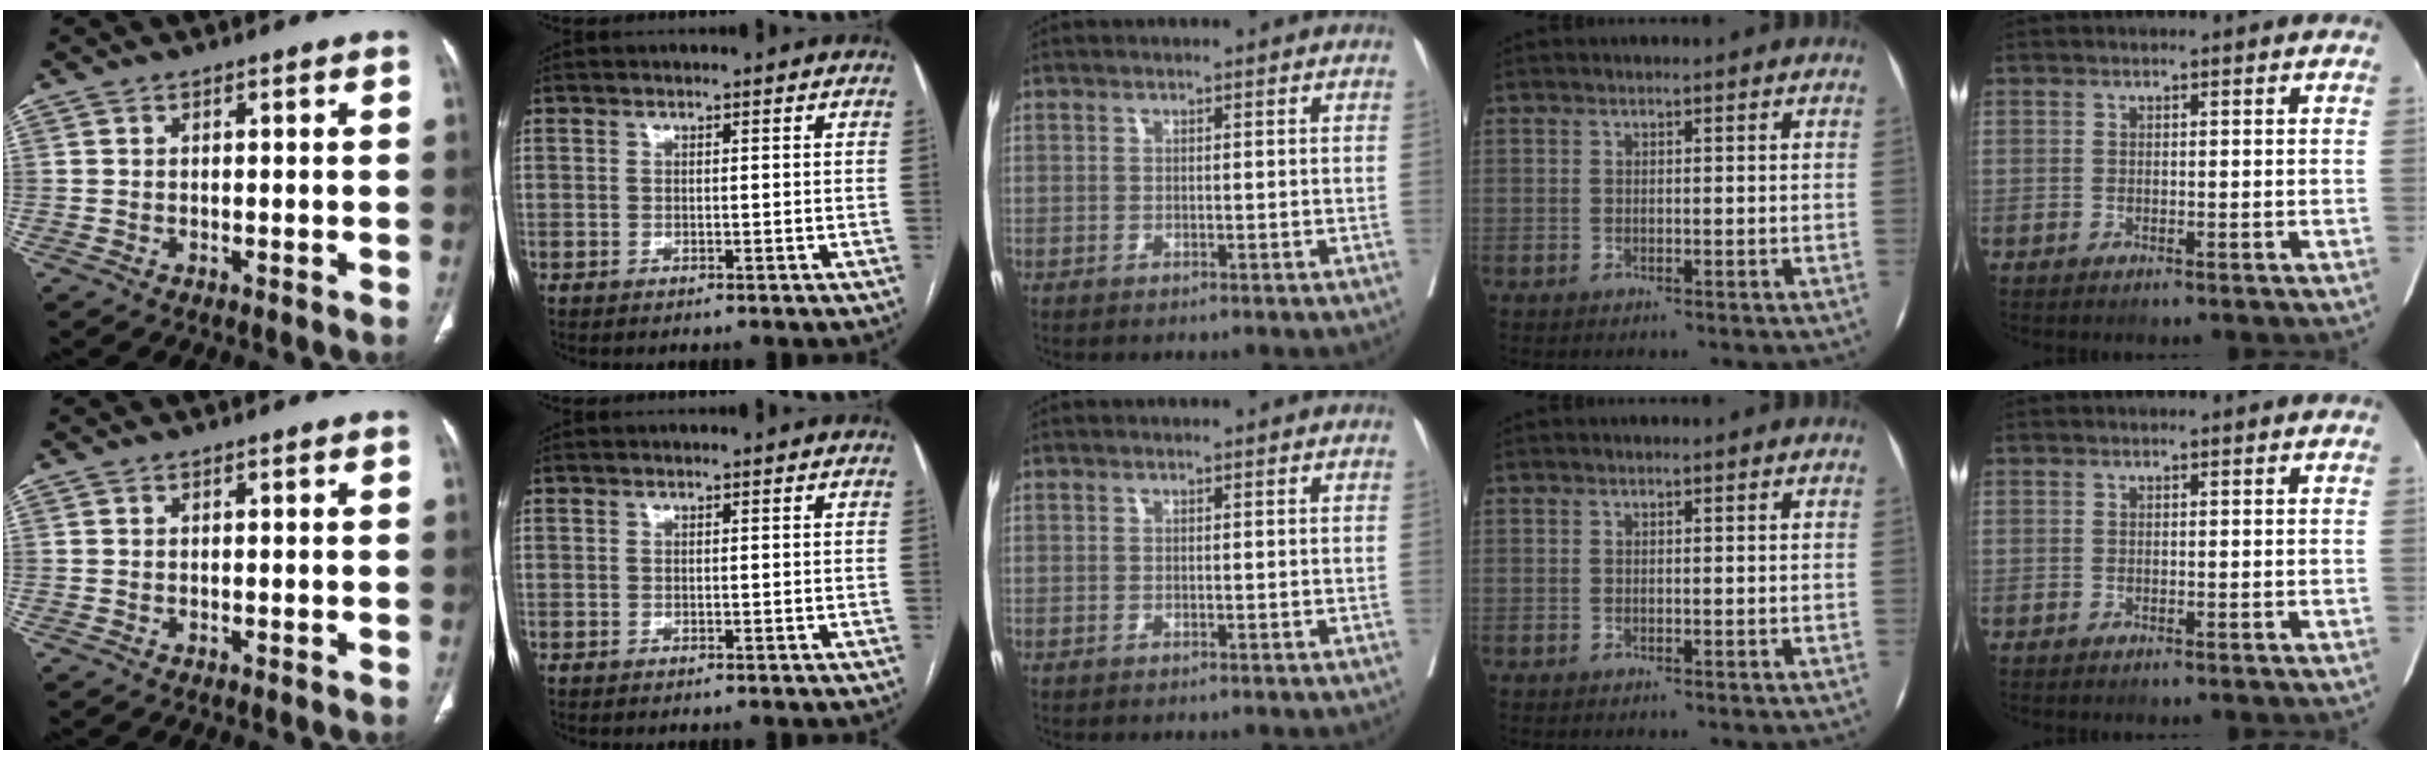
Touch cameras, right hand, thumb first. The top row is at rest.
{}